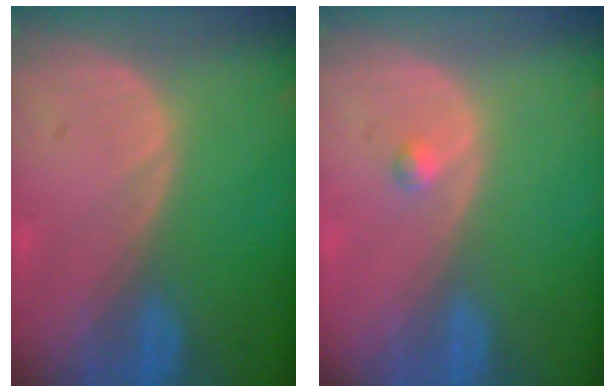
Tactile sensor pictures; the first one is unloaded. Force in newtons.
{"total": 0.8, "press": 0.8, "slide": 0.1}